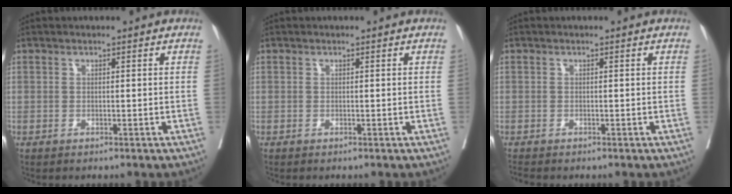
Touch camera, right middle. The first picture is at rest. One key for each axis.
{"total": 0.0}
{"total": 0.9, "fx": -0.9, "fy": 0.0, "fz": 0.1, "tx": -0.009, "ty": -0.005, "tz": -0.019}